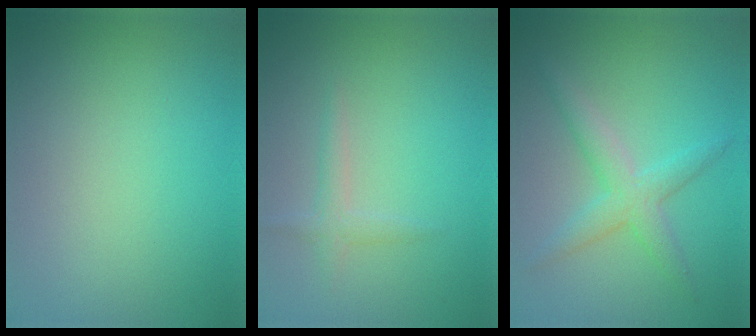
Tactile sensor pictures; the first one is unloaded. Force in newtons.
{"total": 1.3, "press": 1.3, "slide": 0.1}
{"total": 3.0, "press": 3.0, "slide": 0.1}